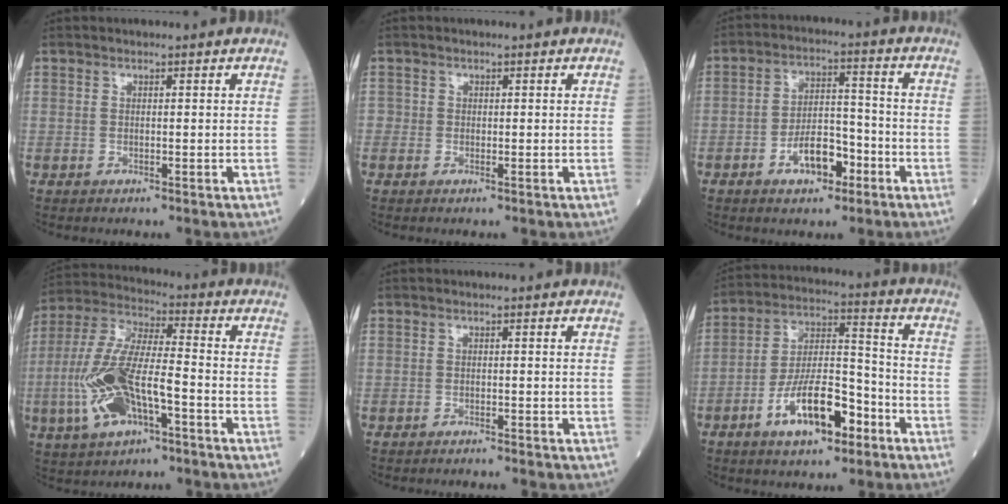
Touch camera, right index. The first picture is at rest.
{"total": 0.9, "force": [-0.2, 0.7, 0.5], "torque": [-0.004, 0.001, -0.005]}
{"total": 7.7, "force": [-3.7, 3.5, 5.7], "torque": [-0.105, 0.015, -0.063]}
{"total": 14.4, "force": [-4.5, 4.5, 12.9], "torque": [-0.285, 0.001, -0.082]}
{"total": 2.4, "force": [-2.2, 0.2, 0.8], "torque": [-0.013, -0.001, -0.027]}
{"total": 12.6, "force": [-6.2, 4.3, 10.0], "torque": [-0.193, 0.012, -0.108]}